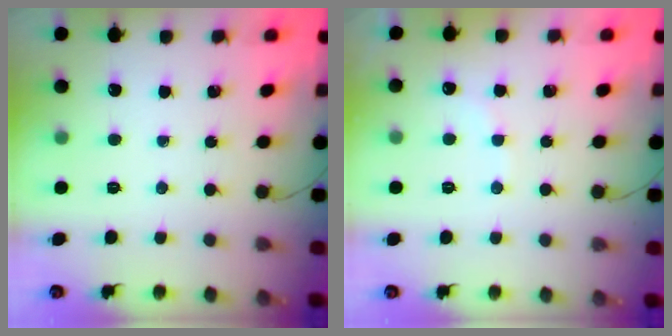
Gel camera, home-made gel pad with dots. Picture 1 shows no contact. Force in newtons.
{"total": 5.8, "press": 5.7, "slide": 1.1}